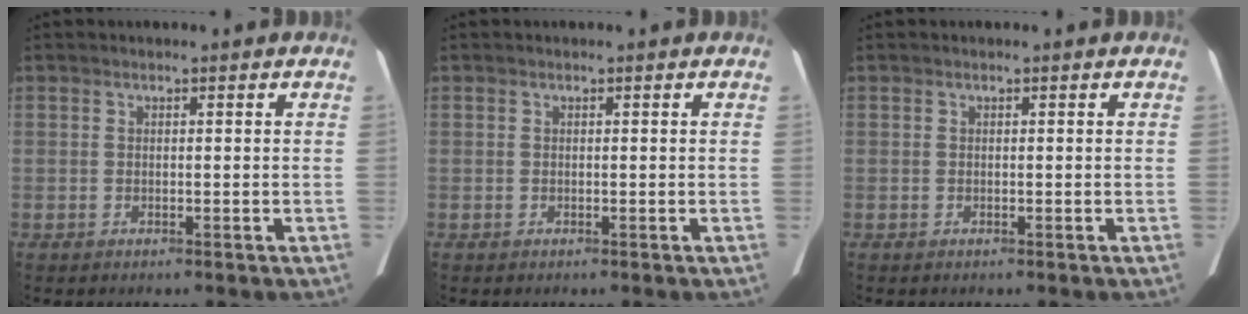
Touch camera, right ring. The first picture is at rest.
{"total": 0.0}
{"total": 0.0}